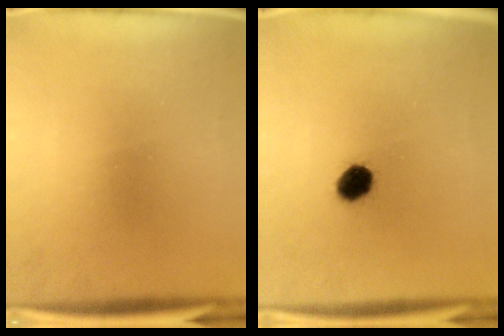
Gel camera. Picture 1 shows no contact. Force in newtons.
{"total": 4.7}